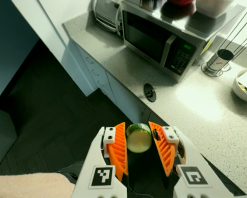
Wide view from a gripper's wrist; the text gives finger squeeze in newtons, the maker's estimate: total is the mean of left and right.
{"total": 9.8, "left": 10.1, "right": 9.5}